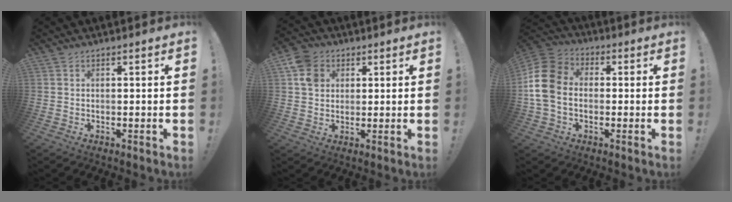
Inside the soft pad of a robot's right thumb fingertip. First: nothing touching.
{"total": 7.8, "force": [2.7, 6.5, 3.5], "torque": [-0.051, -0.002, 0.055]}
{"total": 13.8, "force": [-0.7, 10.7, 8.6], "torque": [-0.178, 0.021, -0.012]}